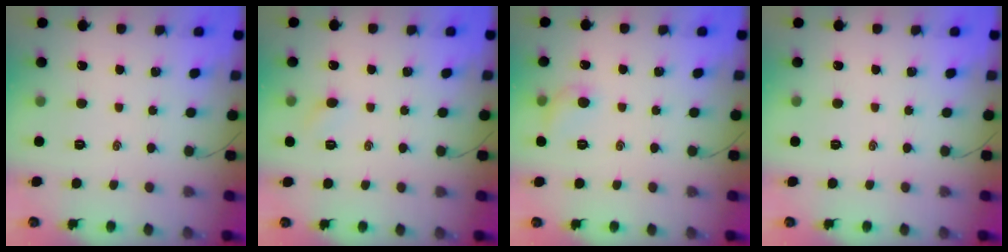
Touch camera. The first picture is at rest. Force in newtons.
{"total": 2.4, "press": 2.3, "slide": 0.7}
{"total": 6.0, "press": 5.8, "slide": 1.4}
{"total": 0.0}